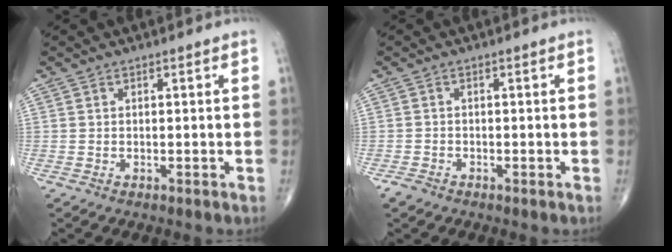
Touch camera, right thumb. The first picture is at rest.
{"total": 1.4, "force": [-1.1, 0.8, 0.4], "torque": [-0.011, -0.001, -0.022]}